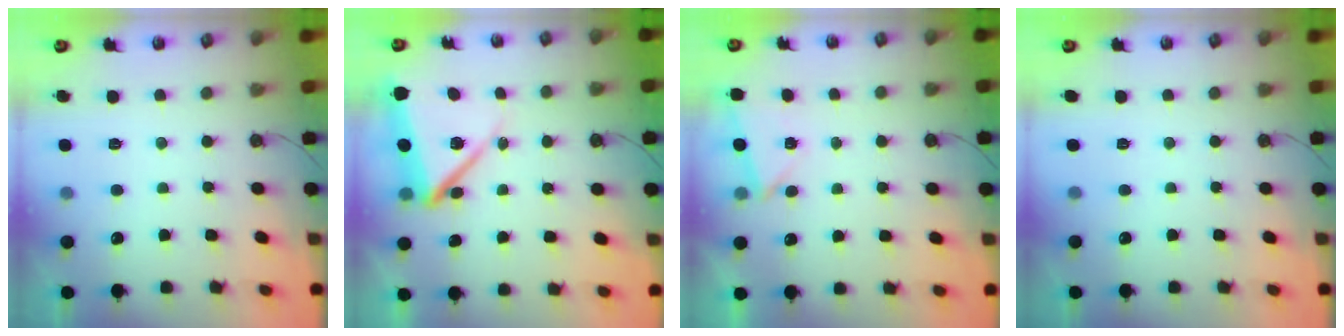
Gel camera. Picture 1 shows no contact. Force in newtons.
{"total": 10.0, "press": 9.9, "slide": 1.4}
{"total": 2.7, "press": 2.5, "slide": 1.1}
{"total": 0.0}